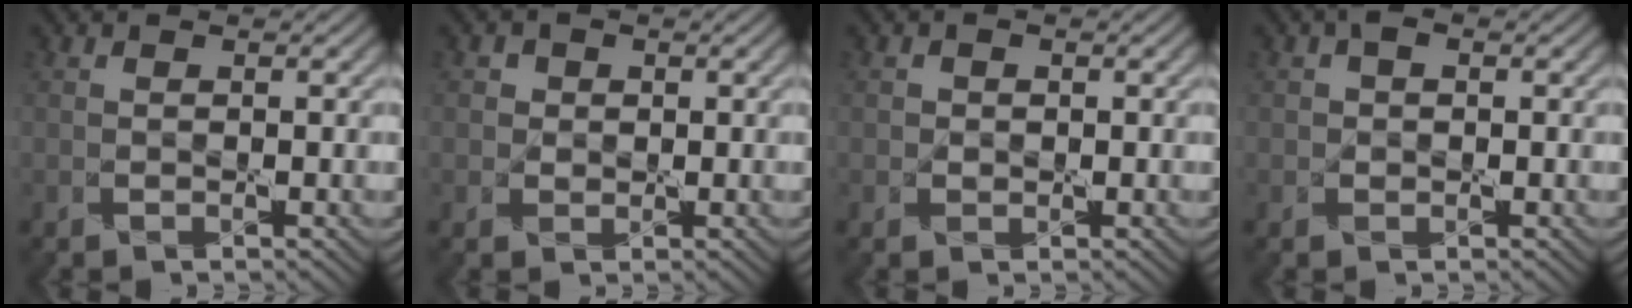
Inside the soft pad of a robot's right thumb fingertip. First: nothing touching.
{"total": 1.9, "force": [0.6, 1.8, 0.2], "torque": [-0.003, 0.001, 0.003]}
{"total": 1.0, "force": [0.1, 1.0, -0.1], "torque": [0.008, 0.002, 0.000]}
{"total": 1.3, "force": [0.4, 1.0, 0.6], "torque": [-0.010, 0.006, -0.001]}